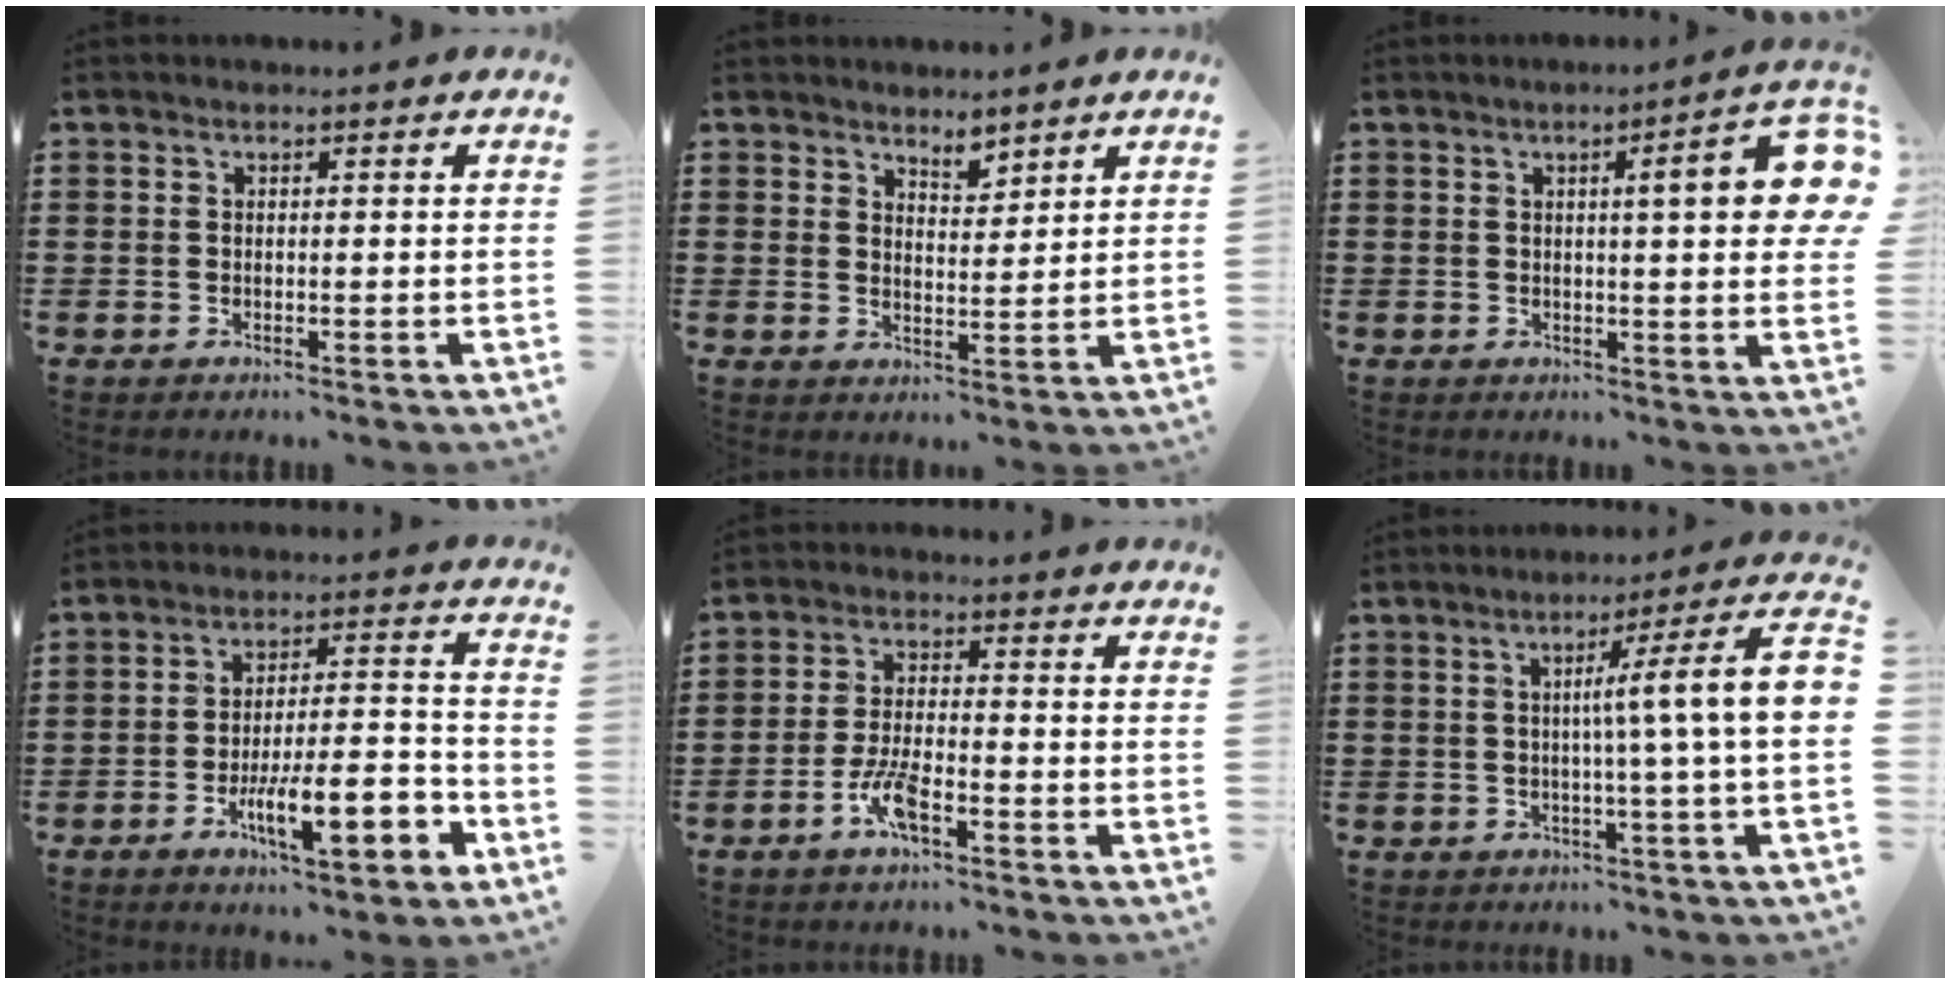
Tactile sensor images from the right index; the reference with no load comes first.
{"total": 3.1, "force": [2.9, 1.0, 0.3], "torque": [-0.006, -0.004, 0.053]}
{"total": 8.4, "force": [2.2, 1.3, 8.0], "torque": [-0.119, -0.007, 0.030]}
{"total": 12.0, "force": [-5.2, 3.6, 10.2], "torque": [-0.157, 0.004, -0.088]}
{"total": 5.4, "force": [-3.0, 1.4, 4.3], "torque": [-0.105, -0.005, -0.061]}
{"total": 7.8, "force": [0.2, -1.0, 7.7], "torque": [-0.125, -0.017, -0.007]}